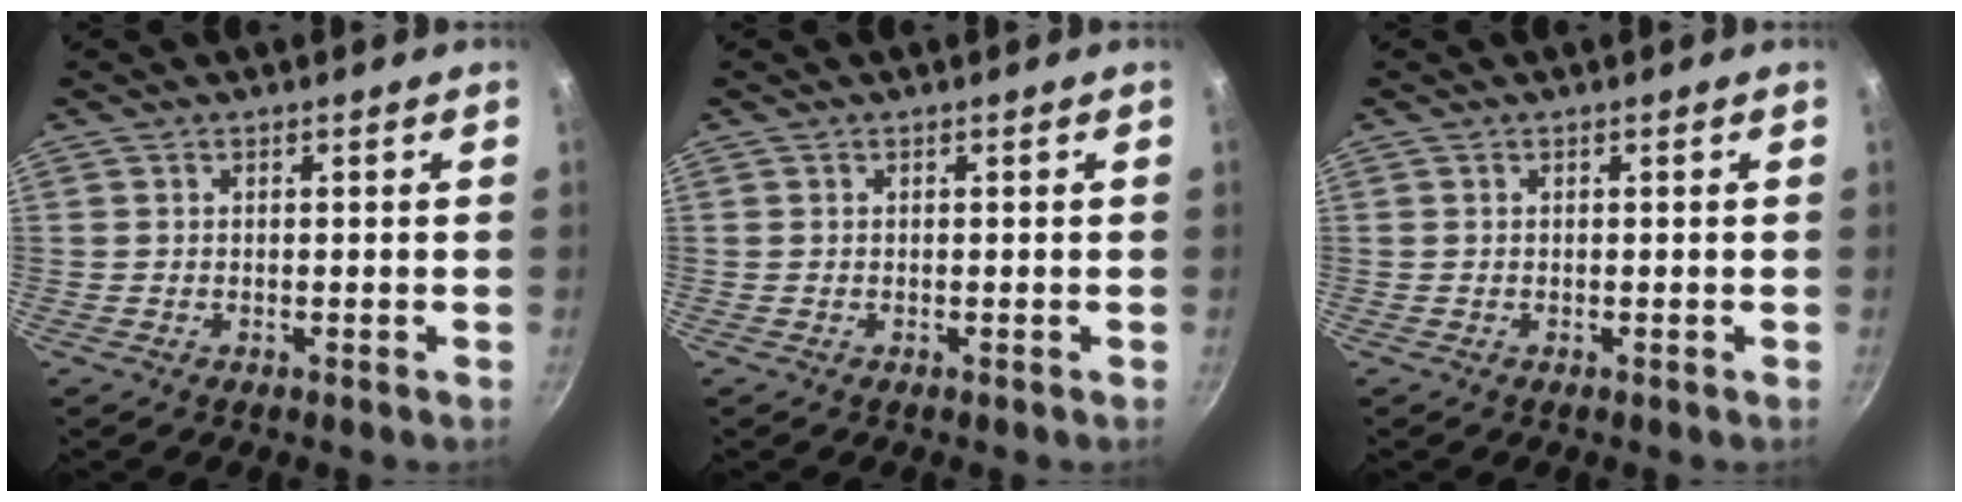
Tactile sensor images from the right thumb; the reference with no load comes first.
{"total": 0.0}
{"total": 0.0}